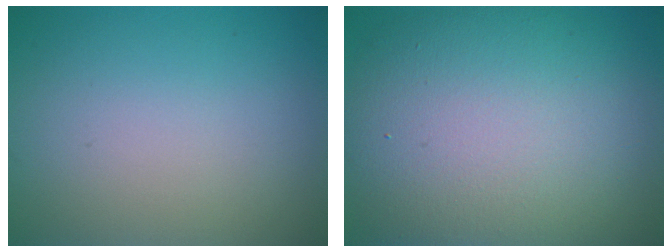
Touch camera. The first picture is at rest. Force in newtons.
{"total": 13.5, "press": 13.5, "slide": 0.6}